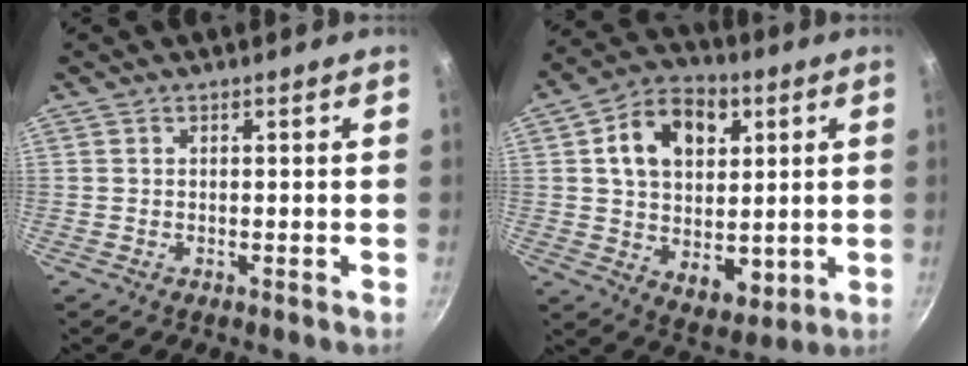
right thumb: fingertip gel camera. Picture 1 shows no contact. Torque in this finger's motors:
{"motor_torque": [-1.13, 1.72, 0.76, -0.54, 0.39]}